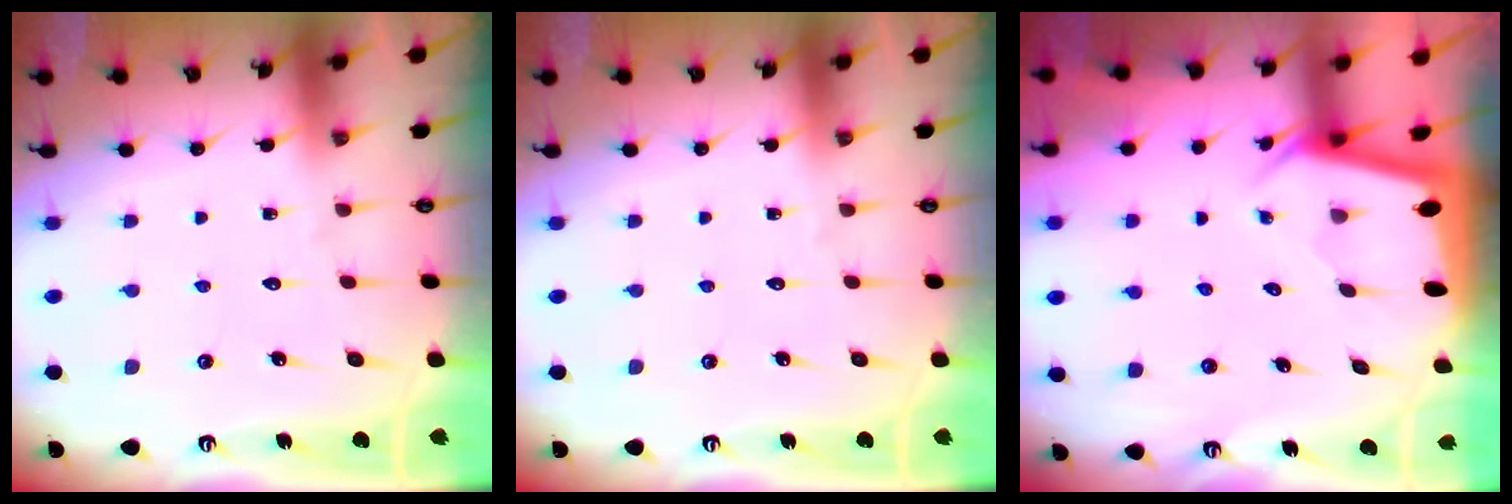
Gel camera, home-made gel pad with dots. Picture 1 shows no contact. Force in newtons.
{"total": 0.0}
{"total": 1.9, "press": 1.9, "slide": 0.1}